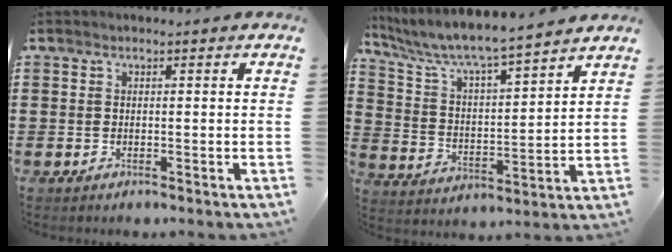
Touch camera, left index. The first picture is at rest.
{"total": 5.8, "force": [5.2, 0.0, 2.5], "torque": [-0.074, -0.040, 0.081]}